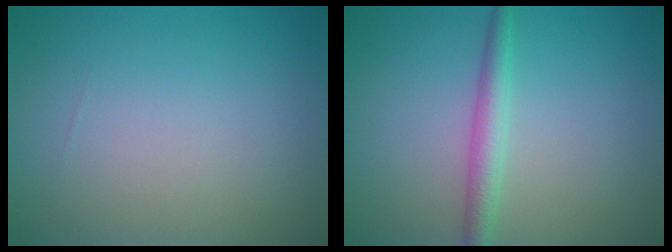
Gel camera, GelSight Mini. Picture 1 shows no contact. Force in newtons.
{"total": 2.4, "press": 2.4, "slide": 0.0}